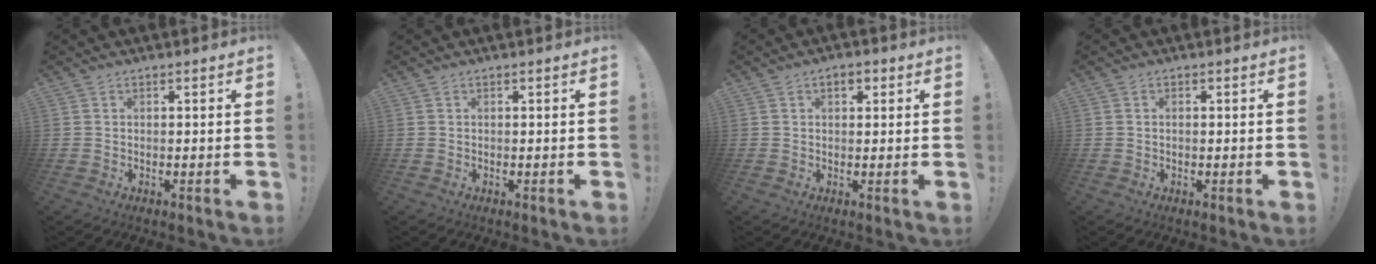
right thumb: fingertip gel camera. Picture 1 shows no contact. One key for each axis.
{"total": 0.0}
{"total": 2.7, "fx": 1.0, "fy": 1.5, "fz": 2.0, "tx": -0.025, "ty": 0.001, "tz": 0.014}
{"total": 0.6, "fx": -0.1, "fy": 0.4, "fz": 0.4, "tx": -0.017, "ty": 0.004, "tz": -0.001}